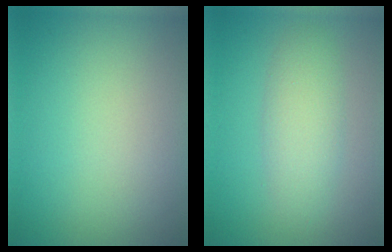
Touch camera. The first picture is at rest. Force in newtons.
{"total": 3.3, "press": 3.3, "slide": 0.0}